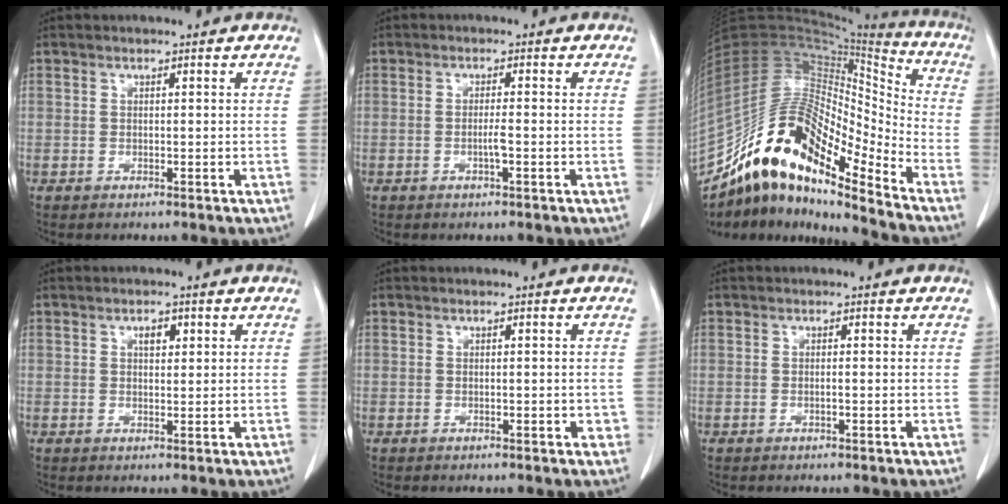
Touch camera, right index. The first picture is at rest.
{"total": 1.9, "force": [-0.7, -0.1, 1.8], "torque": [-0.036, -0.001, -0.013]}
{"total": 20.1, "force": [-15.2, 4.4, 12.5], "torque": [-0.249, 0.033, -0.276]}
{"total": 2.0, "force": [0.8, 1.0, 1.5], "torque": [-0.024, -0.001, 0.012]}
{"total": 1.4, "force": [-0.4, 0.7, 1.2], "torque": [-0.015, 0.003, -0.003]}
{"total": 0.6, "force": [-0.2, 0.0, 0.6], "torque": [-0.012, 0.001, -0.003]}